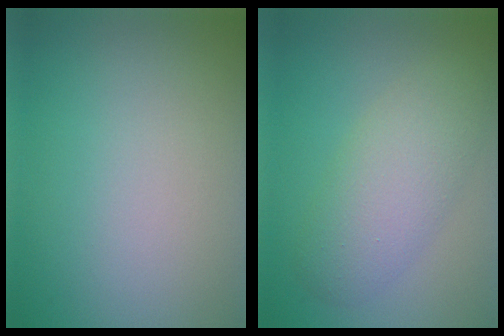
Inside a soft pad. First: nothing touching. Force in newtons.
{"total": 4.7, "press": 4.7, "slide": 0.3}